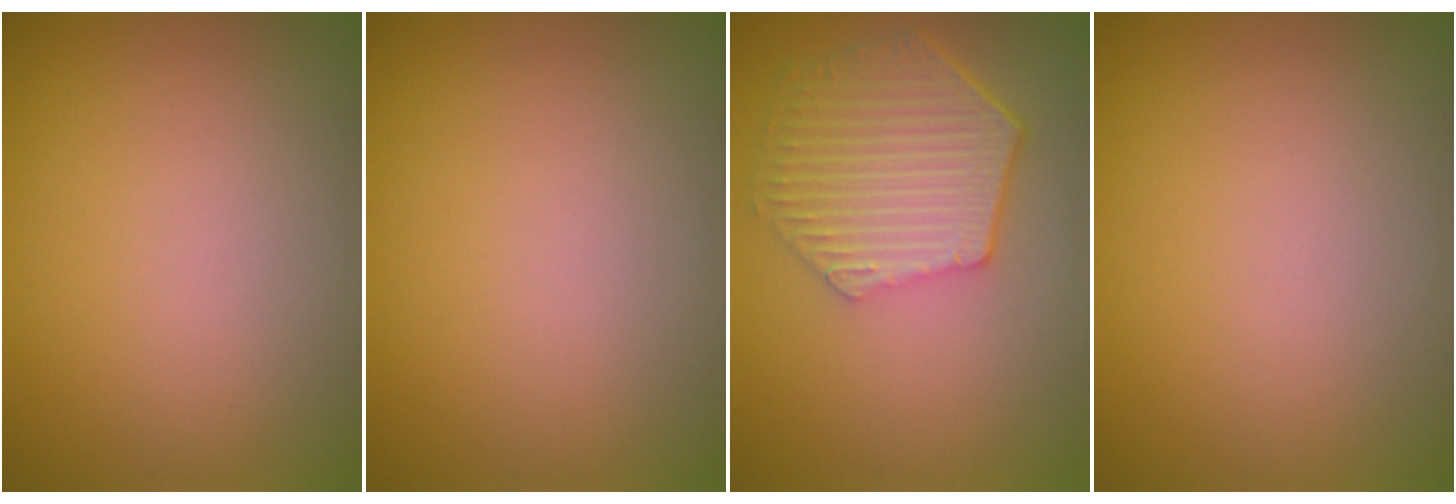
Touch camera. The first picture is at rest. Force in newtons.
{"total": 0.0}
{"total": 5.9, "press": 4.6, "slide": 3.8}
{"total": 0.0}